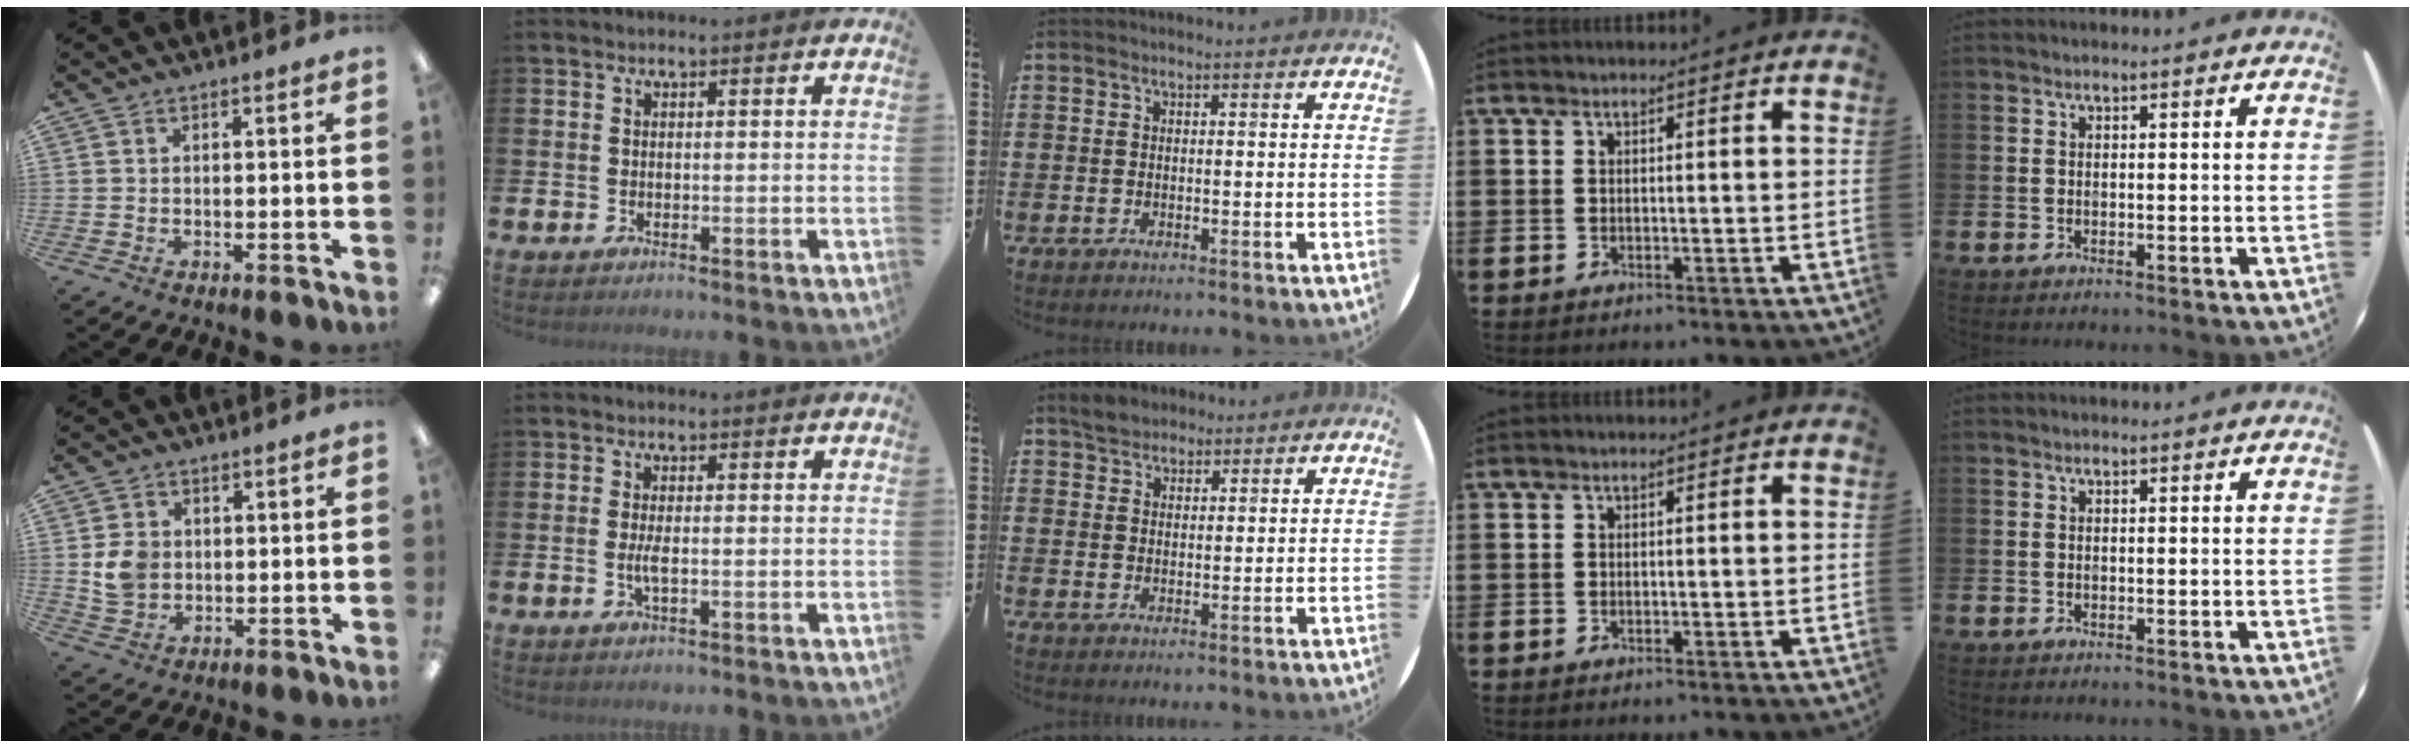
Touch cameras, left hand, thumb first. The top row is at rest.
{"thumb": {"total": 6.0, "force": [0.9, 5.2, 2.8], "torque": [-0.043, 0.008, 0.020]}, "index": {"total": 1.8, "force": [-0.2, 0.3, 1.8], "torque": [-0.037, 0.000, -0.003]}, "middle": {"total": 2.9, "force": [2.7, 1.2, 0.1], "torque": [0.000, 0.004, 0.051]}}